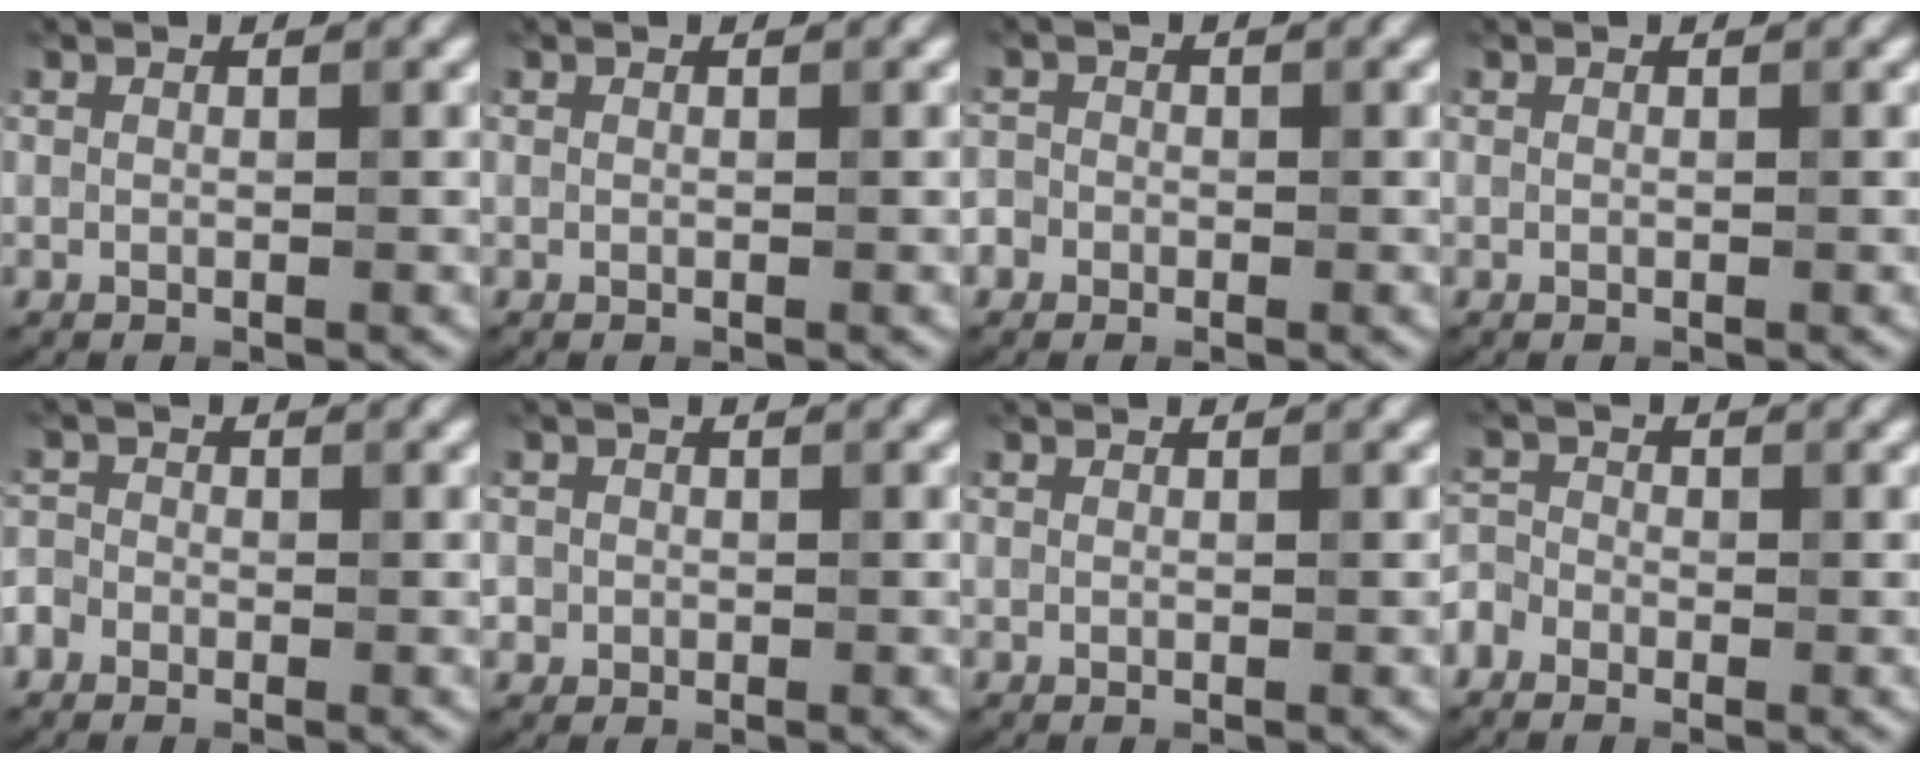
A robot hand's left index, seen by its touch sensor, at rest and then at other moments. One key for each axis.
{"total": 0.0}
{"total": 1.8, "fx": -0.5, "fy": 1.7, "fz": 0.5, "tx": 0.000, "ty": 0.015, "tz": -0.021}
{"total": 0.0}
{"total": 1.6, "fx": -0.8, "fy": 1.3, "fz": 0.4, "tx": -0.001, "ty": 0.009, "tz": -0.018}
{"total": 1.1, "fx": -0.2, "fy": 1.1, "fz": 0.1, "tx": 0.009, "ty": -0.004, "tz": -0.002}
{"total": 0.0}
{"total": 2.1, "fx": -1.3, "fy": 1.5, "fz": 0.7, "tx": -0.010, "ty": 0.011, "tz": -0.029}